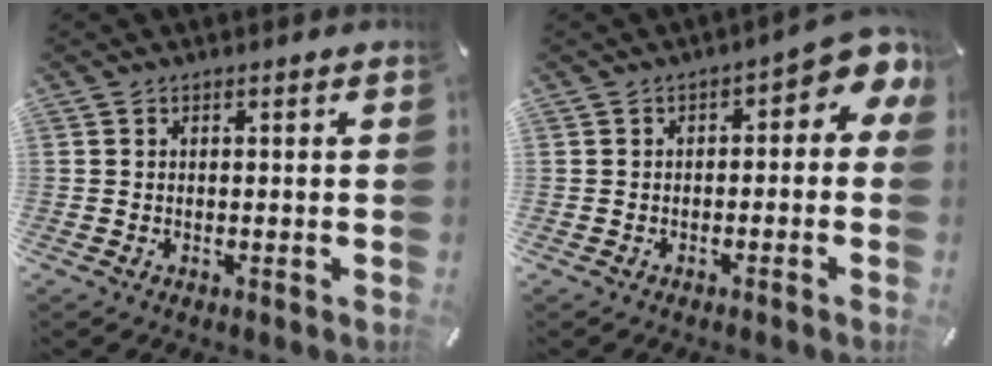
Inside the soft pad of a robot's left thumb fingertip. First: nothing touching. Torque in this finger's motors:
{"motor_torque": [0.28, 0.31, 0.35, 0.06, 0.01]}